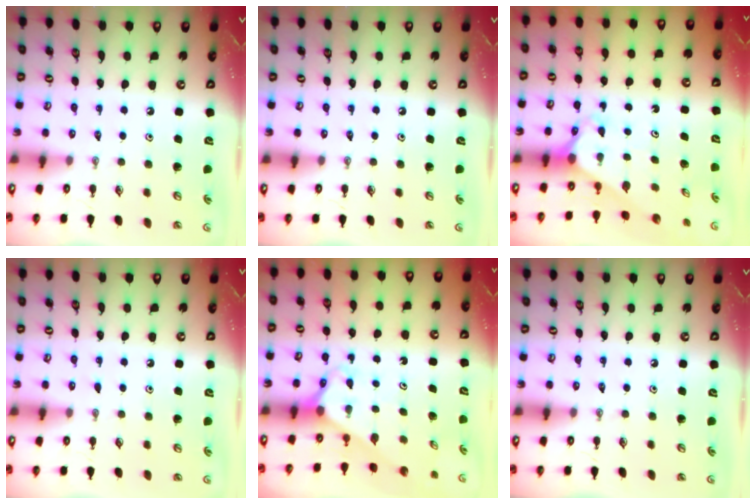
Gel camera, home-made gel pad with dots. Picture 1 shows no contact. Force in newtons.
{"total": 0.0}
{"total": 2.3, "press": 2.3, "slide": 0.2}
{"total": 2.1, "press": 2.1, "slide": 0.3}
{"total": 2.6, "press": 2.6, "slide": 0.2}
{"total": 0.0}